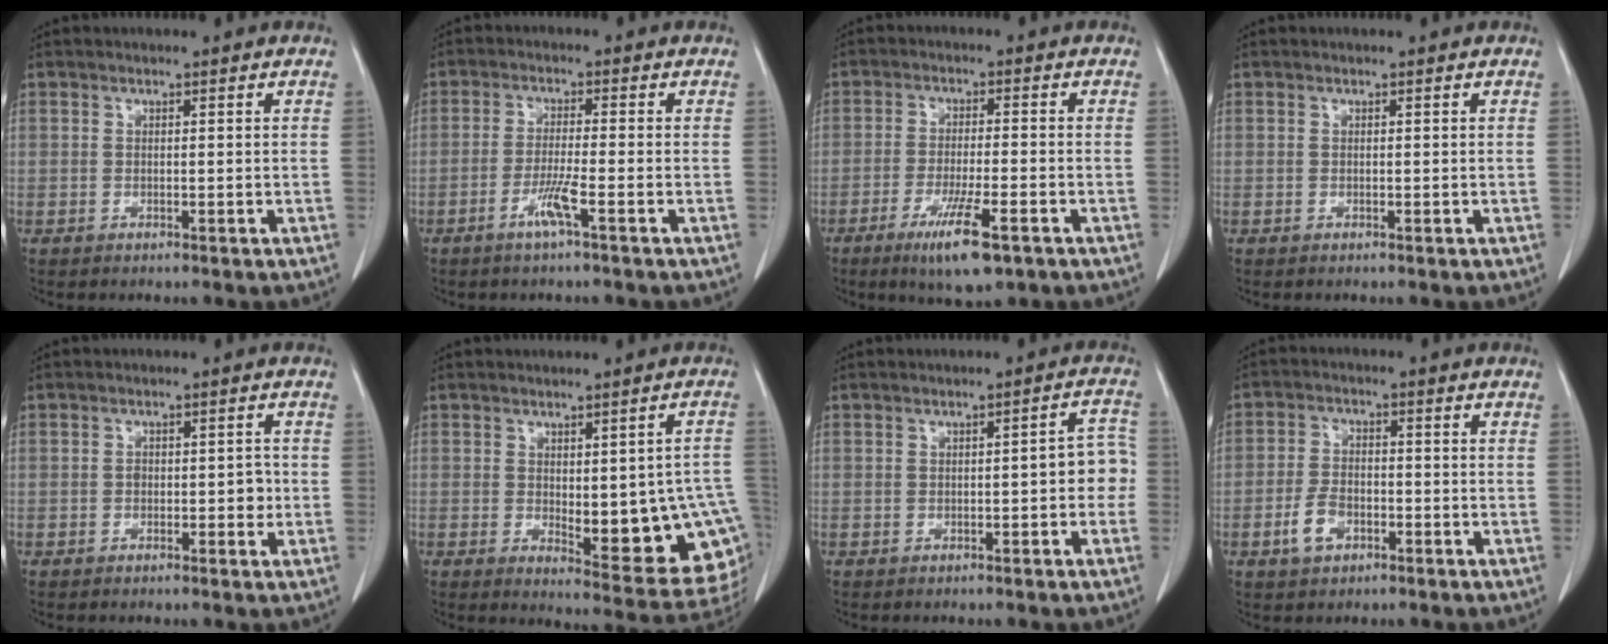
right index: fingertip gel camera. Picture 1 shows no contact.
{"total": 4.0, "force": [-2.1, -0.4, 3.4], "torque": [-0.069, -0.008, -0.043]}
{"total": 8.4, "force": [-4.7, 0.9, 6.9], "torque": [-0.125, -0.020, -0.076]}
{"total": 0.0}
{"total": 2.7, "force": [-0.5, 1.5, 2.1], "torque": [-0.025, 0.005, -0.006]}
{"total": 16.5, "force": [-2.2, 5.4, 15.4], "torque": [-0.123, 0.010, -0.006]}
{"total": 4.4, "force": [-0.6, 1.2, 4.1], "torque": [-0.043, 0.021, -0.010]}
{"total": 5.0, "force": [-2.3, 3.1, 3.1], "torque": [-0.067, 0.005, -0.041]}